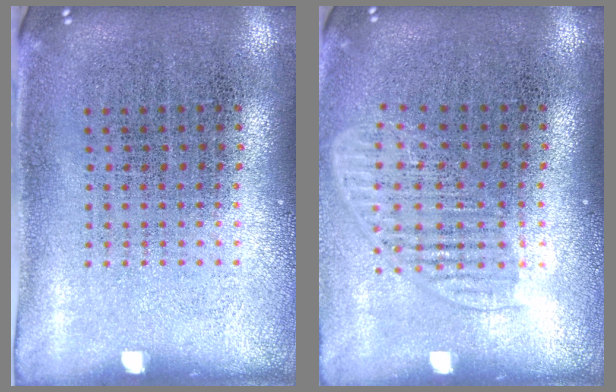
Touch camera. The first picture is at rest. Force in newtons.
{"total": 1.5, "press": 1.3, "slide": 0.7}